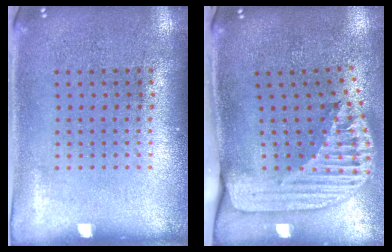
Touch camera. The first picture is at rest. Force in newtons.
{"total": 2.5, "press": 1.8, "slide": 1.8}